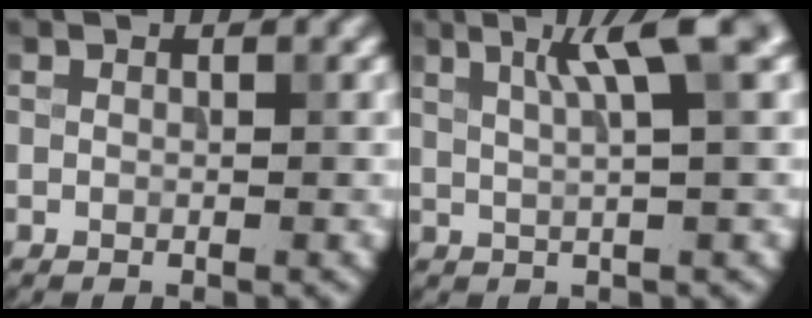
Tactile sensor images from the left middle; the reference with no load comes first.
{"total": 4.8, "force": [2.1, 0.6, 4.2], "torque": [-0.062, 0.008, 0.033]}